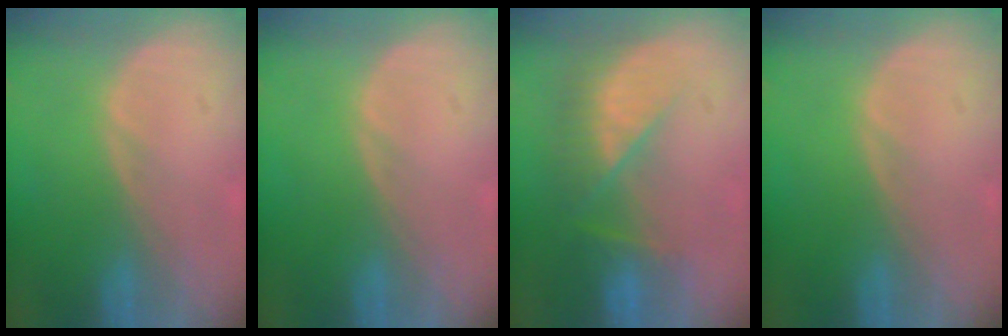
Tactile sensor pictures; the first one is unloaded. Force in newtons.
{"total": 0.0}
{"total": 7.8, "press": 7.1, "slide": 3.1}
{"total": 0.0}